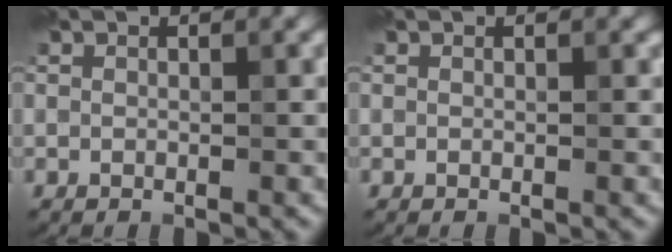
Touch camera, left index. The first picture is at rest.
{"total": 0.0}